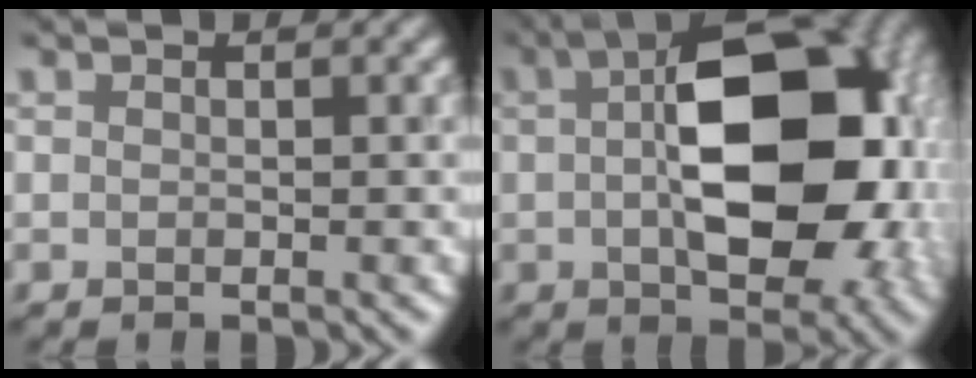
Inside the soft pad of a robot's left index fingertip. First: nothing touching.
{"total": 15.5, "force": [0.5, 8.8, 12.7], "torque": [-0.180, 0.003, 0.018]}